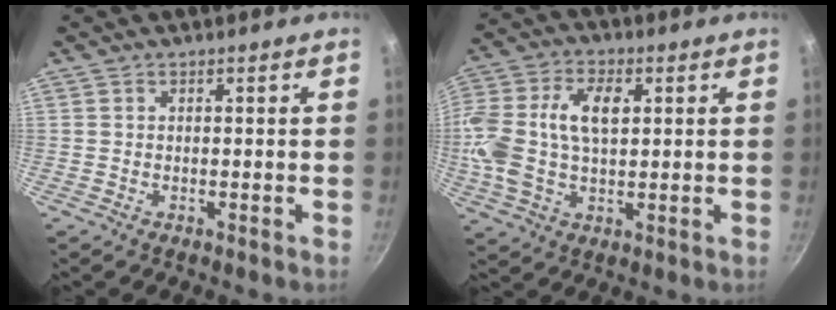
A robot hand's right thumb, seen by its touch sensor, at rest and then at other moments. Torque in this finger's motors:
{"motor_torque": [1.32, 3.08, 1.45, -0.46, 0.61]}